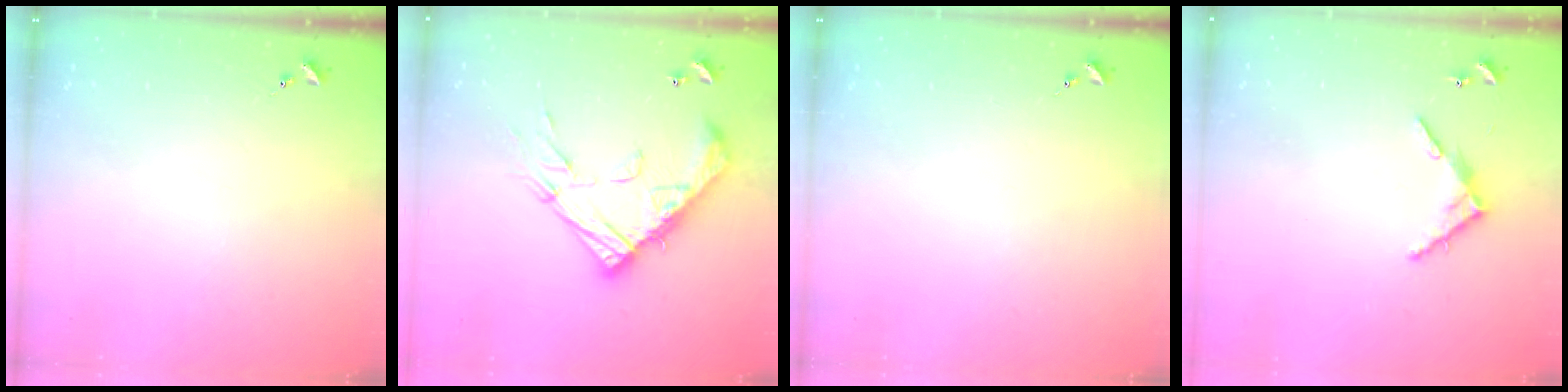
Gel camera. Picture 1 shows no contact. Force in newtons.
{"total": 20.3, "press": 20.3, "slide": 1.7}
{"total": 0.0}
{"total": 6.9, "press": 6.9, "slide": 0.5}